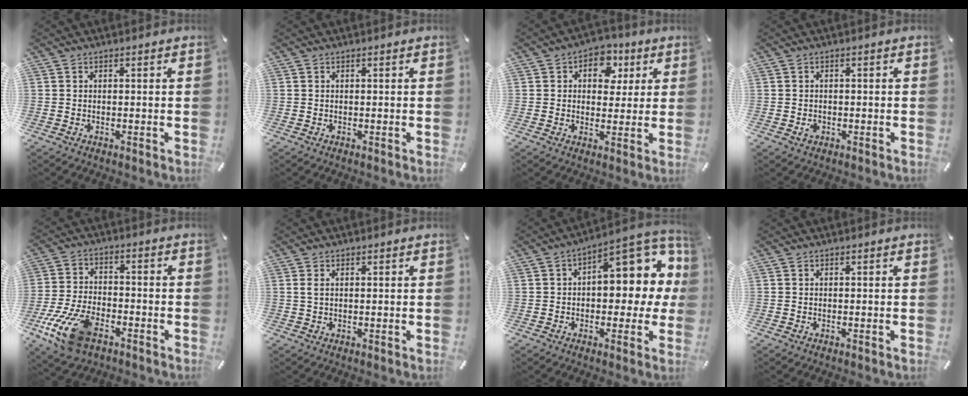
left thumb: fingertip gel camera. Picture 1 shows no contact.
{"total": 0.0}
{"total": 7.5, "force": [2.1, 6.1, 3.7], "torque": [-0.041, -0.005, 0.030]}
{"total": 1.6, "force": [-0.5, 1.3, 0.8], "torque": [-0.014, 0.004, -0.010]}
{"total": 13.5, "force": [-7.3, 6.9, 9.0], "torque": [-0.187, 0.030, -0.127]}
{"total": 1.4, "force": [0.5, 0.6, 1.1], "torque": [-0.023, 0.002, 0.008]}
{"total": 14.2, "force": [4.1, 7.8, 11.1], "torque": [-0.121, -0.040, 0.064]}
{"total": 0.0}